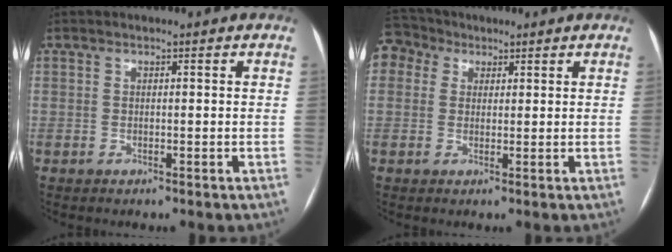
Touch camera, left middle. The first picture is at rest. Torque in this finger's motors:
{"motor_torque": [1.82, -0.32, 1.05, 0.21]}